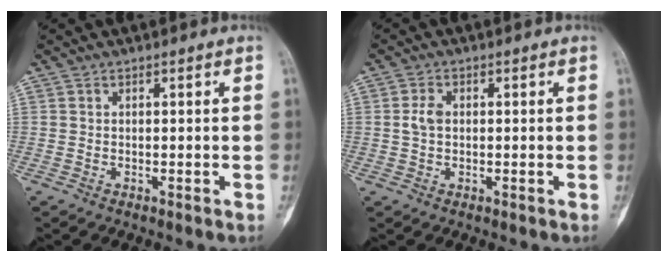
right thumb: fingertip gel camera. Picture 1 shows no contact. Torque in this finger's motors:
{"motor_torque": [-0.38, 0.37, 0.47, -0.02, 0.02]}